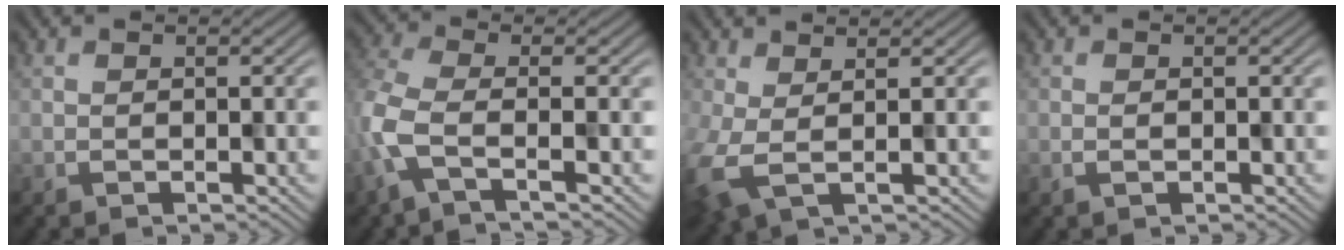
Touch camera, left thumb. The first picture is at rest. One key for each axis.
{"total": 4.9, "fx": -2.1, "fy": 1.3, "fz": 4.2, "tx": -0.103, "ty": -0.005, "tz": -0.060}
{"total": 4.4, "fx": 0.4, "fy": 1.6, "fz": 4.1, "tx": -0.096, "ty": -0.001, "tz": 0.003}
{"total": 0.8, "fx": -0.2, "fy": 0.6, "fz": 0.5, "tx": -0.008, "ty": -0.002, "tz": -0.003}